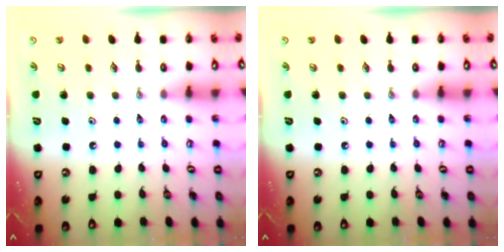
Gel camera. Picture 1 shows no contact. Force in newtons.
{"total": 0.0}